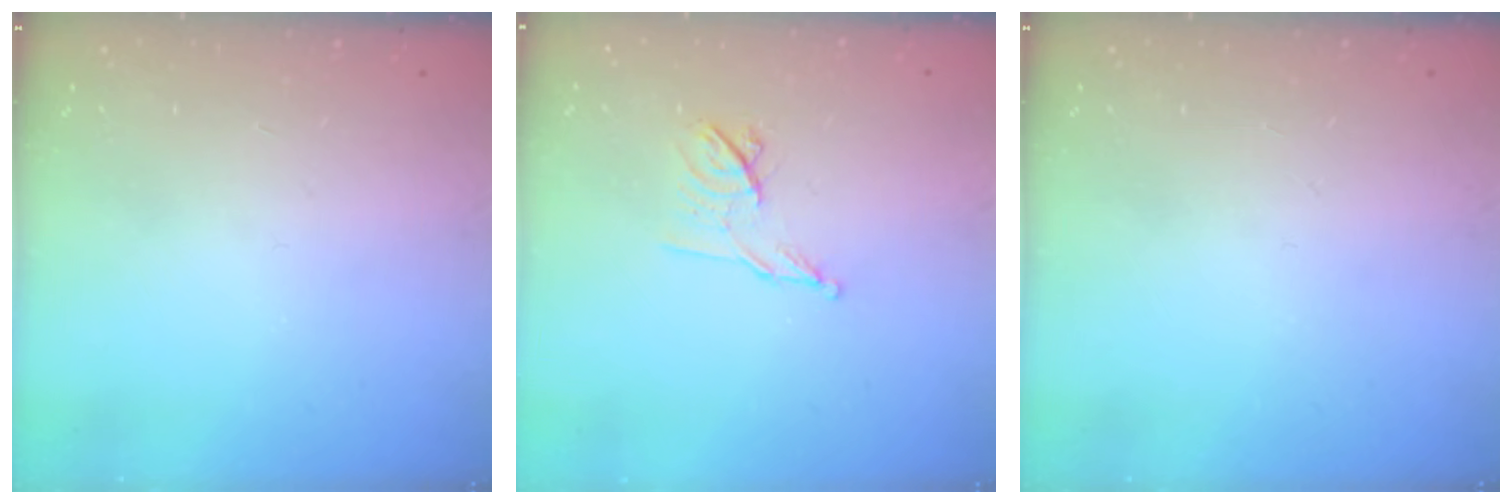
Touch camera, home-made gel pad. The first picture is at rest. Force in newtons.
{"total": 8.1, "press": 8.0, "slide": 1.3}
{"total": 0.0}